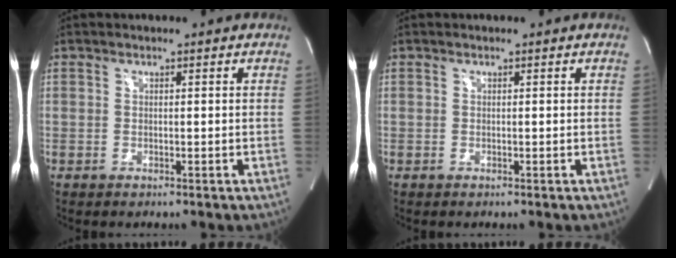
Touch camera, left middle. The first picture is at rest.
{"total": 0.0}